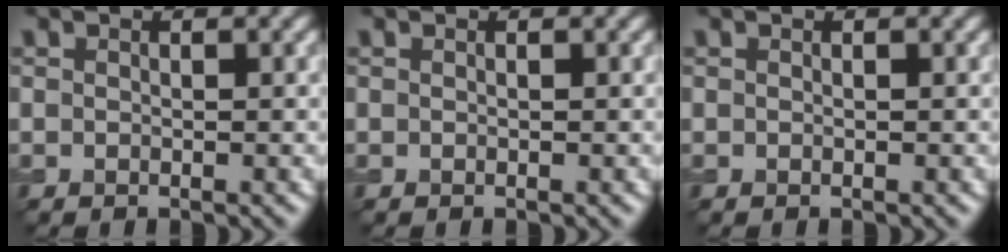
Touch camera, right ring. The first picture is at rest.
{"total": 0.0}
{"total": 0.0}